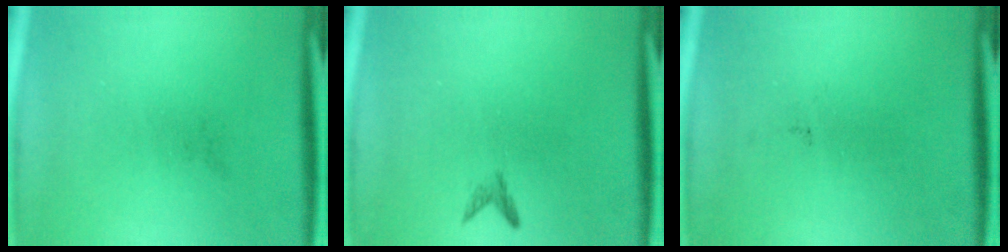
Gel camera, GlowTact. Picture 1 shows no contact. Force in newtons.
{"total": 0.8}
{"total": 0.0}